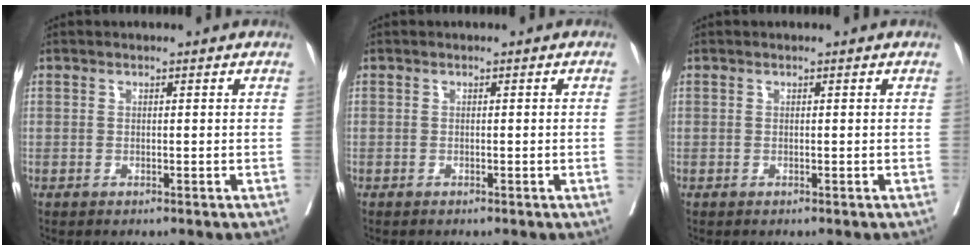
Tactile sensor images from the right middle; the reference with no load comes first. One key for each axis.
{"total": 0.6, "fx": -0.1, "fy": -0.3, "fz": 0.6, "tx": -0.002, "ty": 0.002, "tz": -0.002}
{"total": 0.0}